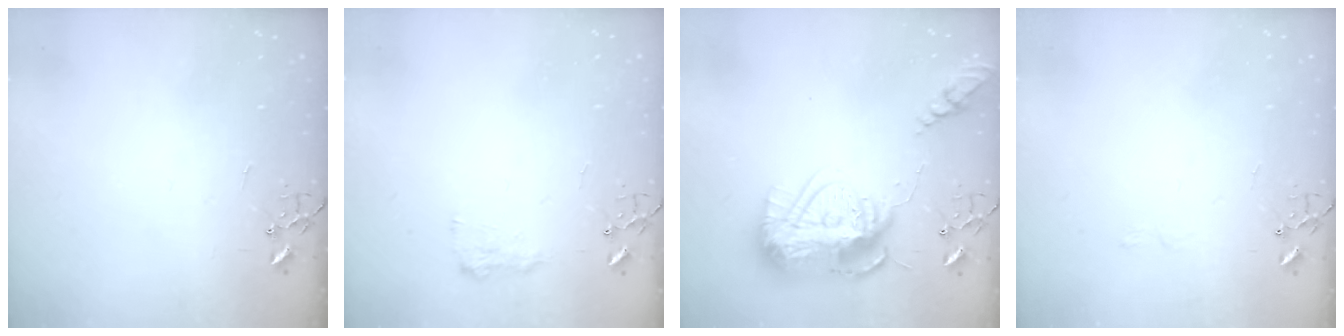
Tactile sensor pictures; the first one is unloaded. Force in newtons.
{"total": 7.9, "press": 7.9, "slide": 0.4}
{"total": 18.9, "press": 18.9, "slide": 1.6}
{"total": 3.9, "press": 3.9, "slide": 0.5}